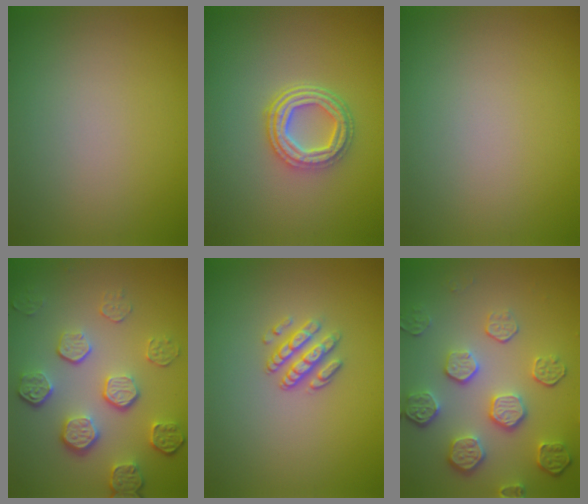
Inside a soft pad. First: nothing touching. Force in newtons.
{"total": 4.6, "press": 3.5, "slide": 3.1}
{"total": 0.0}
{"total": 5.6, "press": 4.0, "slide": 3.9}
{"total": 2.9, "press": 2.3, "slide": 1.8}
{"total": 5.4, "press": 4.2, "slide": 3.3}